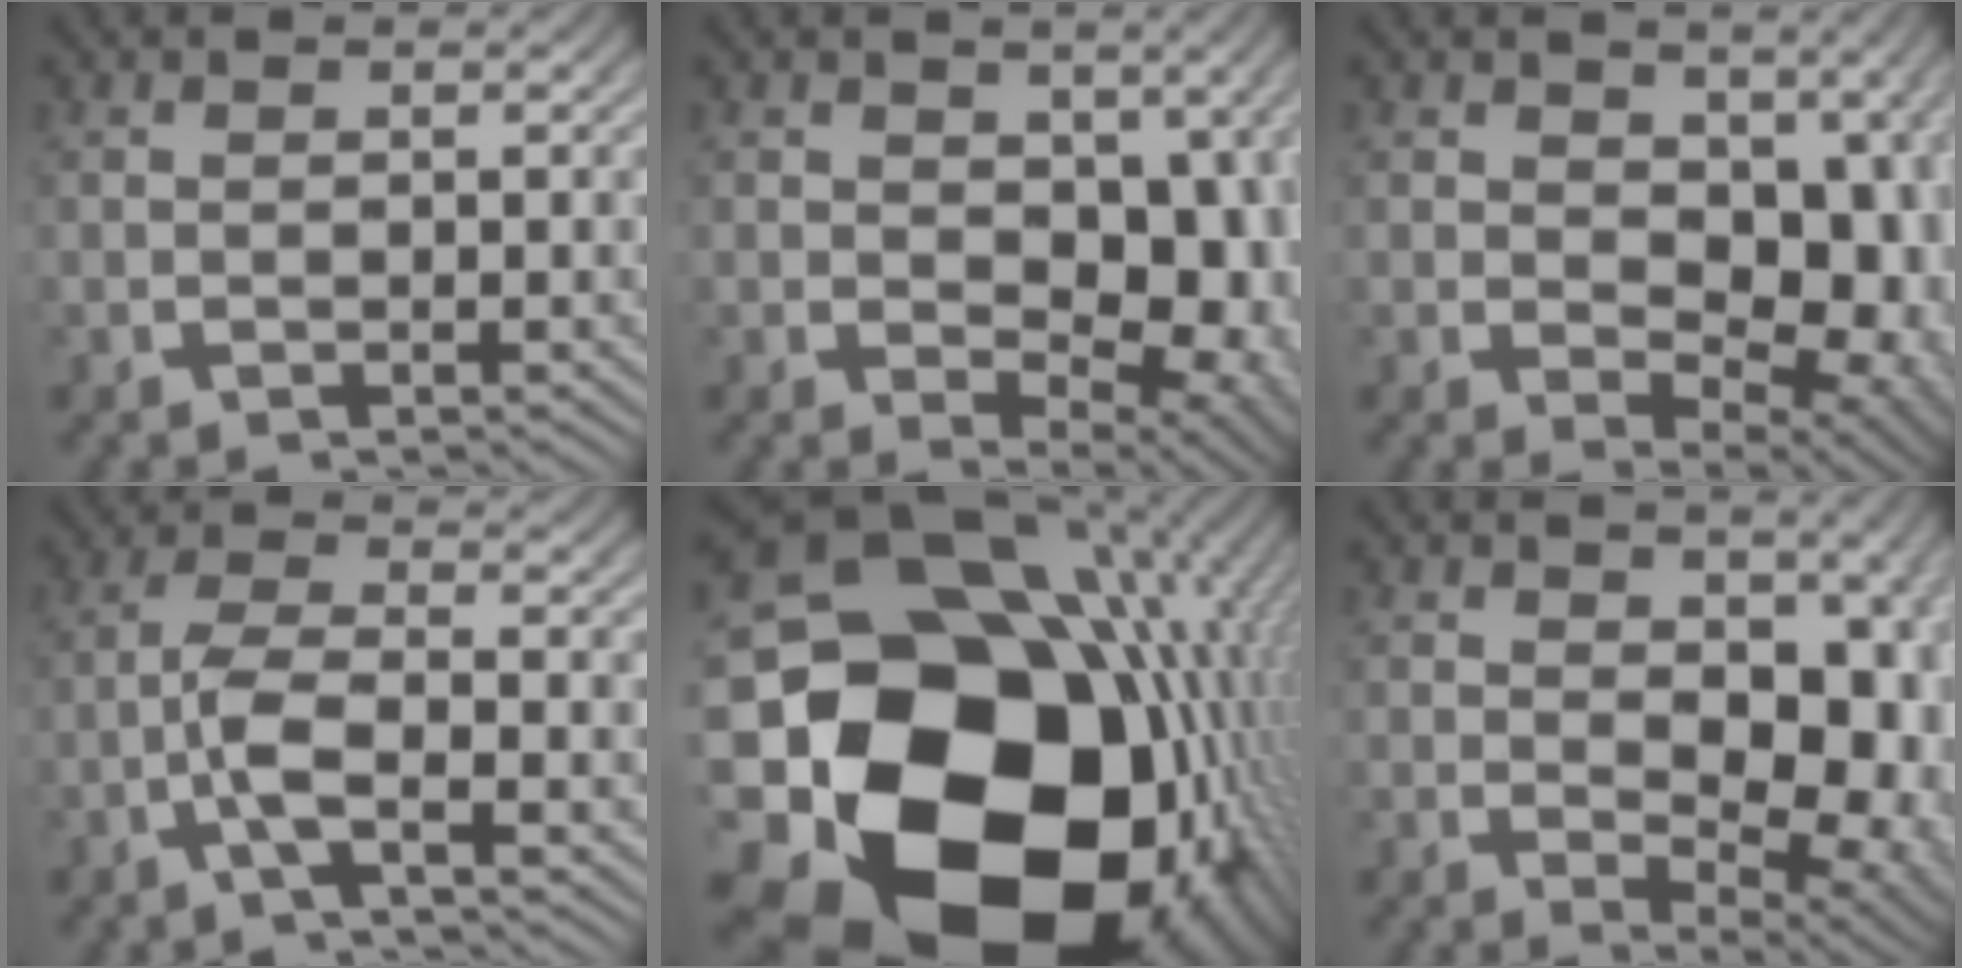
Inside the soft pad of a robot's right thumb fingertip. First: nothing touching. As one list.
[{"total": 9.2, "force": [-0.7, 6.1, 6.8], "torque": [-0.125, -0.055, 0.016]}, {"total": 10.1, "force": [-0.5, 6.7, 7.6], "torque": [-0.132, -0.043, 0.014]}, {"total": 4.4, "force": [-2.0, 1.5, 3.6], "torque": [-0.100, -0.014, -0.034]}, {"total": 34.2, "force": [-7.6, 22.5, 24.6], "torque": [-0.451, -0.115, -0.073]}, {"total": 9.7, "force": [-0.3, 6.4, 7.3], "torque": [-0.132, -0.043, 0.014]}]